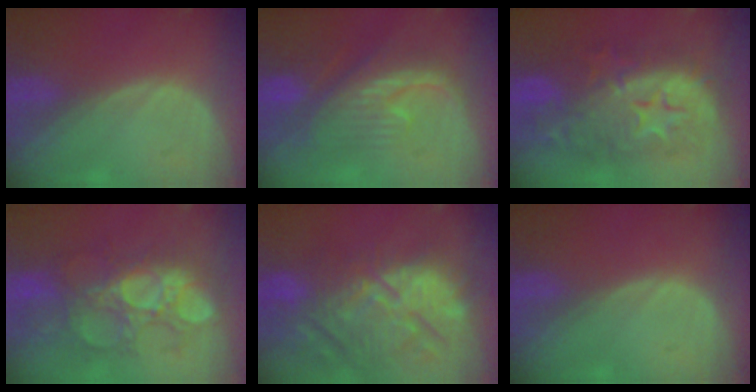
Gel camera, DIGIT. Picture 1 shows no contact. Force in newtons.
{"total": 8.5, "press": 8.3, "slide": 1.5}
{"total": 12.6, "press": 12.6, "slide": 1.0}
{"total": 9.9, "press": 9.9, "slide": 1.0}
{"total": 14.5, "press": 12.7, "slide": 7.1}
{"total": 0.0}